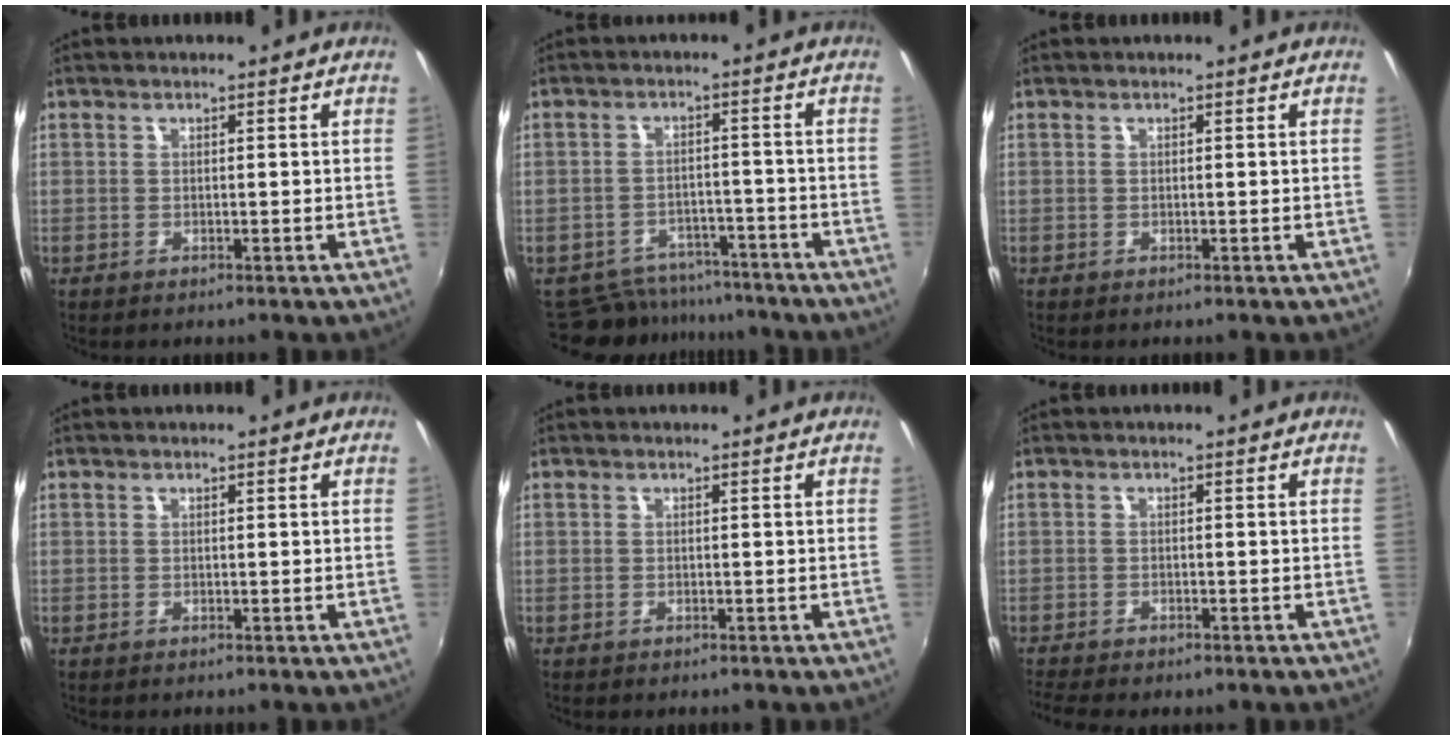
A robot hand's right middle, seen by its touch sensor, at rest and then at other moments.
{"total": 9.8, "force": [-8.9, 4.0, 1.4], "torque": [-0.037, 0.013, -0.121]}
{"total": 0.0}
{"total": 0.0}
{"total": 0.0}
{"total": 5.7, "force": [-4.8, 1.3, 2.8], "torque": [-0.071, -0.028, -0.082]}